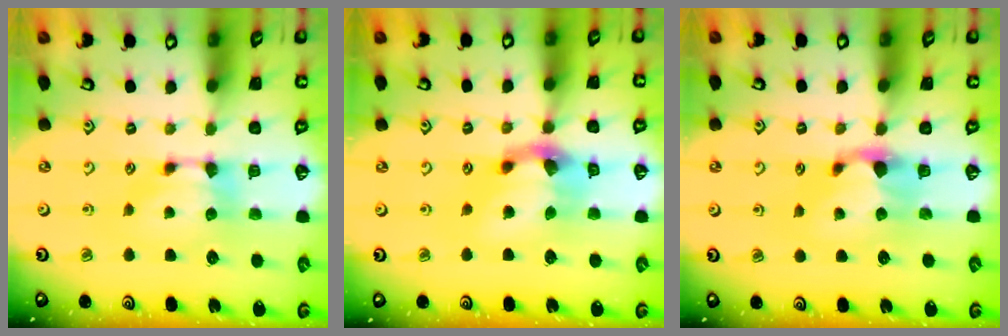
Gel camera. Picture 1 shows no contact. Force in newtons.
{"total": 6.2, "press": 5.8, "slide": 2.1}
{"total": 1.4, "press": 0.6, "slide": 1.3}